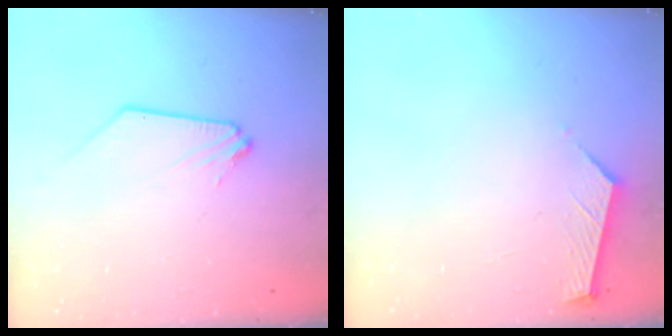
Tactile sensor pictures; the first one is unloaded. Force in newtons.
{"total": 3.7, "press": 3.6, "slide": 0.5}